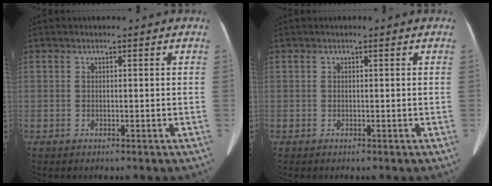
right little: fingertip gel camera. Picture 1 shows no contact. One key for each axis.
{"total": 0.0}